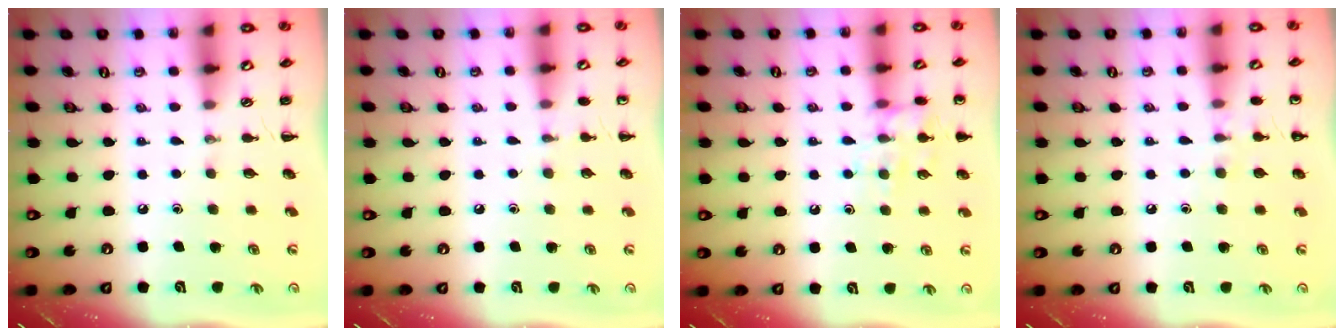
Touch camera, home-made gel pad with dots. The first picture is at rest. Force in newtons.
{"total": 4.3, "press": 4.1, "slide": 1.3}
{"total": 11.4, "press": 11.4, "slide": 1.1}
{"total": 5.5, "press": 5.3, "slide": 1.5}